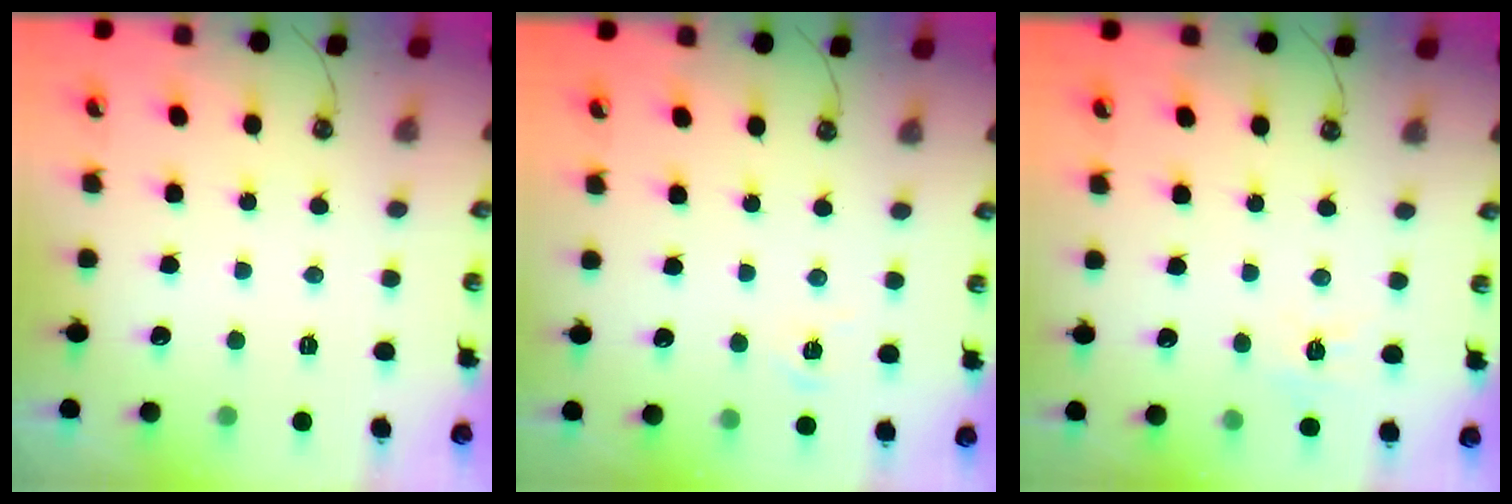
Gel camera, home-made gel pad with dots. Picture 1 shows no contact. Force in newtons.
{"total": 5.7, "press": 5.7, "slide": 0.5}
{"total": 6.7, "press": 6.6, "slide": 0.6}